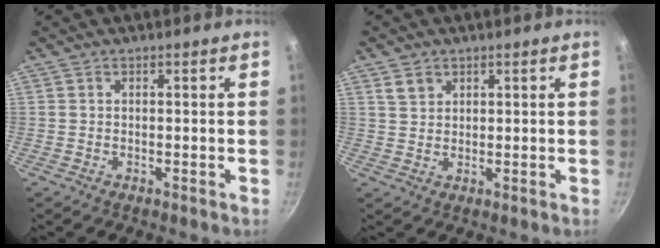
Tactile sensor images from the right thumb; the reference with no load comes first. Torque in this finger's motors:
{"motor_torque": [-0.56, 0.33, 0.28, 0.17, 0.00]}